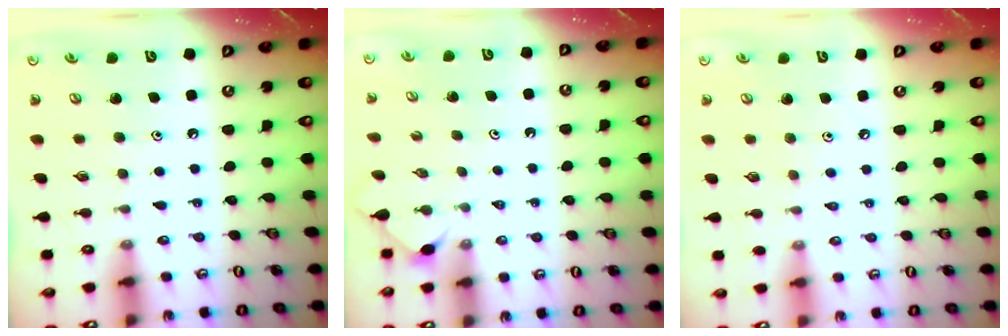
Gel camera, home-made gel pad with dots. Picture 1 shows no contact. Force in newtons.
{"total": 1.7, "press": 1.6, "slide": 0.5}
{"total": 1.5, "press": 1.5, "slide": 0.4}